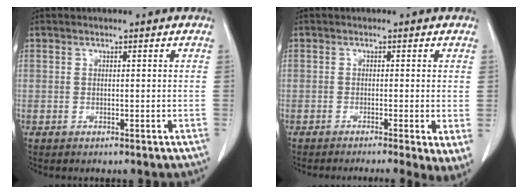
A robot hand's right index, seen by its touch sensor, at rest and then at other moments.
{"total": 6.5, "force": [-3.9, 0.5, 5.2], "torque": [-0.055, -0.019, -0.067]}